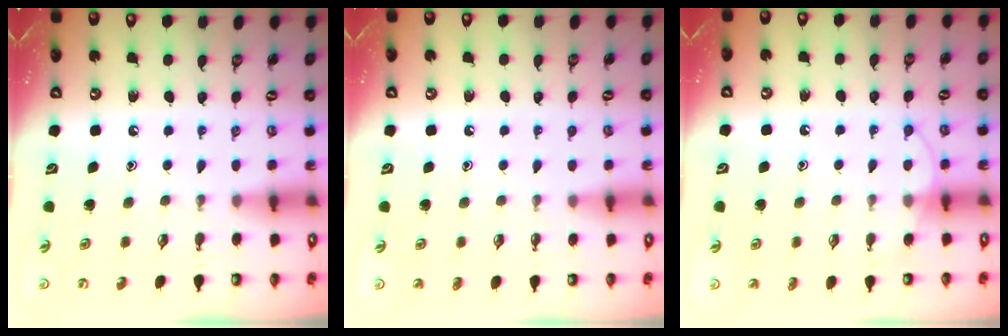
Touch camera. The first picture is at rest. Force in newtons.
{"total": 0.9, "press": 0.9, "slide": 0.0}
{"total": 6.2, "press": 6.2, "slide": 0.6}